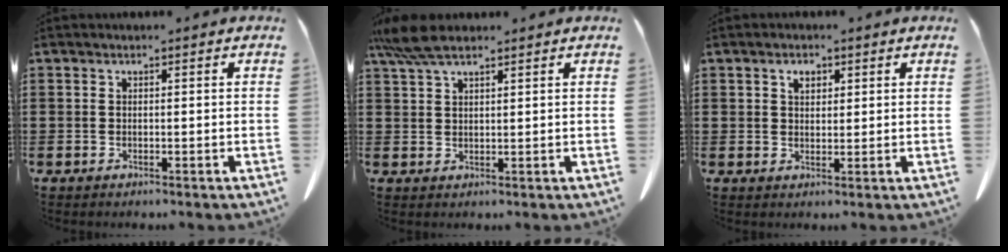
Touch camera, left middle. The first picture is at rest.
{"total": 5.6, "force": [4.1, 1.4, 3.6], "torque": [-0.080, -0.002, 0.078]}
{"total": 2.3, "force": [1.2, 1.3, 1.4], "torque": [-0.024, 0.000, 0.021]}